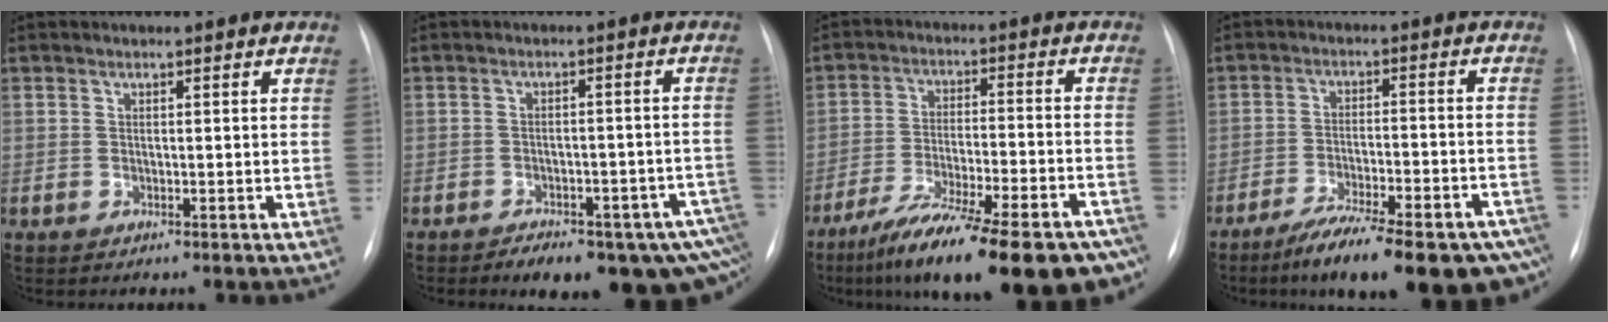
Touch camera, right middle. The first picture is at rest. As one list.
[{"total": 15.7, "force": [-11.1, 6.0, 9.3], "torque": [-0.074, 0.033, -0.133]}, {"total": 24.1, "force": [-17.8, 4.5, 15.5], "torque": [-0.188, -0.014, -0.265]}, {"total": 19.7, "force": [-14.5, 4.1, 12.7], "torque": [-0.132, 0.004, -0.208]}]